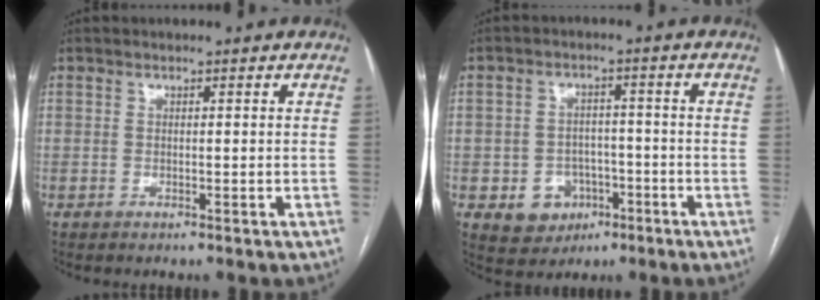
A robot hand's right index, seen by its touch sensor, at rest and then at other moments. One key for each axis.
{"total": 6.5, "fx": -2.5, "fy": 5.5, "fz": 2.2, "tx": -0.035, "ty": 0.010, "tz": -0.027}